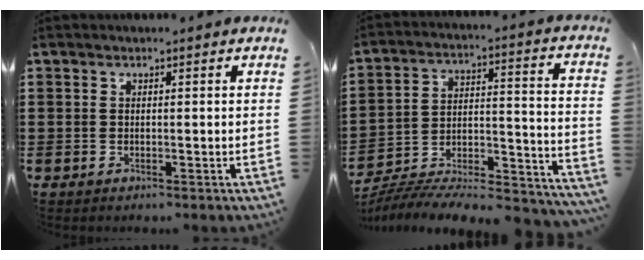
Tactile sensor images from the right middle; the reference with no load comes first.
{"total": 7.4, "force": [-7.1, 1.2, 1.7], "torque": [-0.019, 0.005, -0.139]}